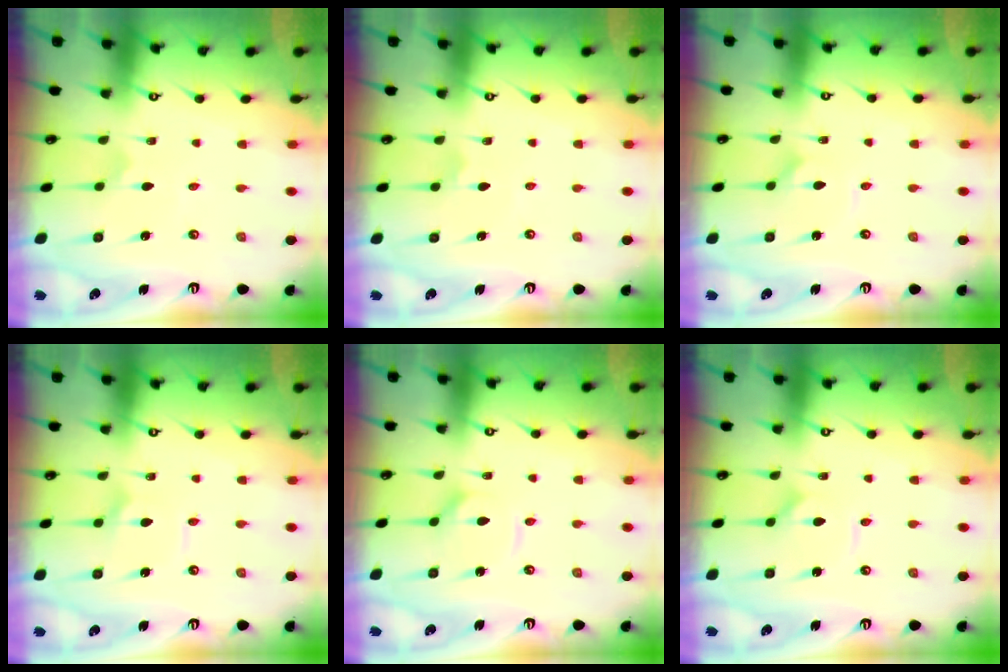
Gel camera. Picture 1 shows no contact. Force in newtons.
{"total": 1.7, "press": 1.6, "slide": 0.5}
{"total": 1.0, "press": 1.0, "slide": 0.2}
{"total": 2.6, "press": 2.5, "slide": 0.3}
{"total": 3.1, "press": 3.1, "slide": 0.3}
{"total": 2.1, "press": 2.1, "slide": 0.2}